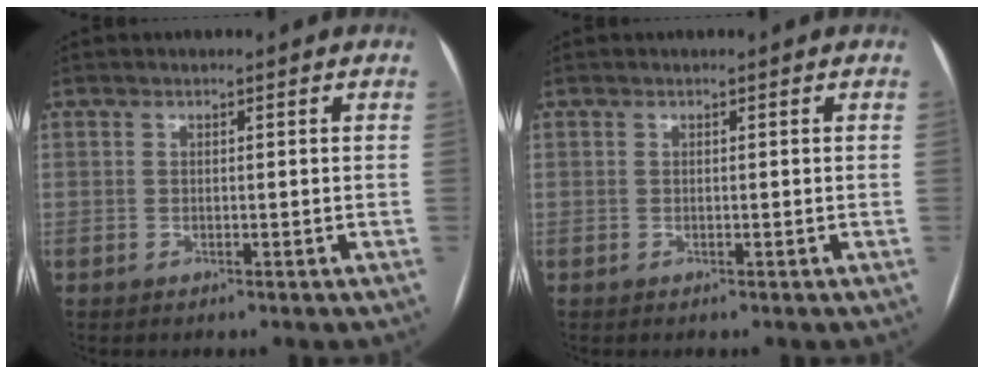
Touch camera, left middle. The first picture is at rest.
{"total": 0.0}